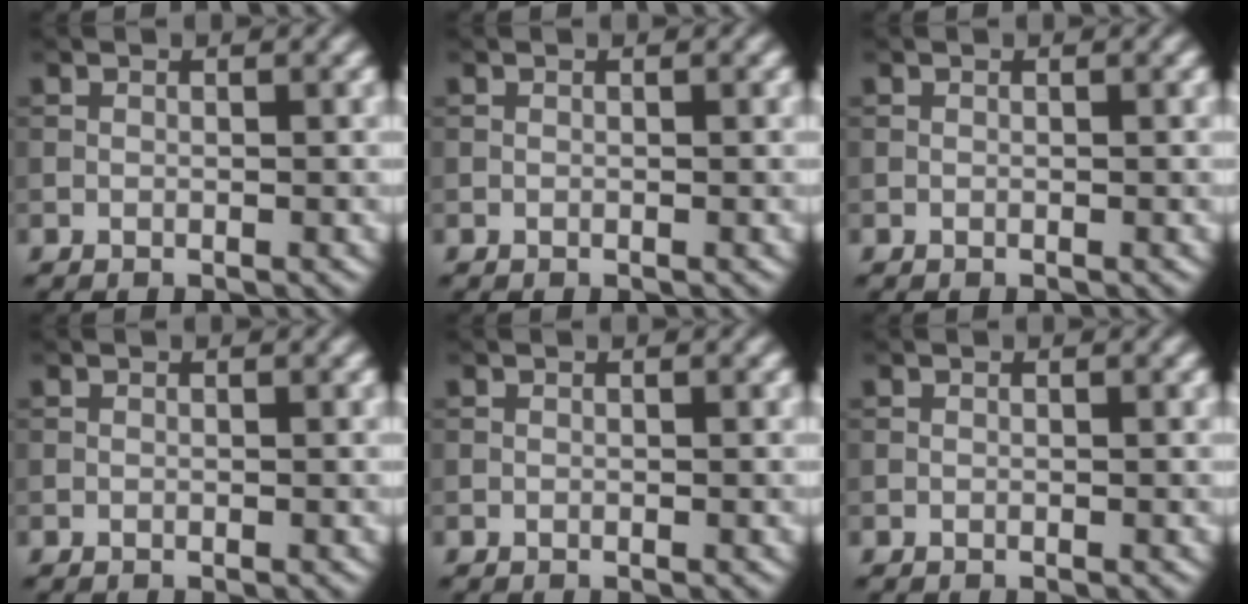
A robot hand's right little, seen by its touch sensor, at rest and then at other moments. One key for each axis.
{"total": 0.0}
{"total": 0.0}
{"total": 0.0}
{"total": 0.0}
{"total": 0.0}